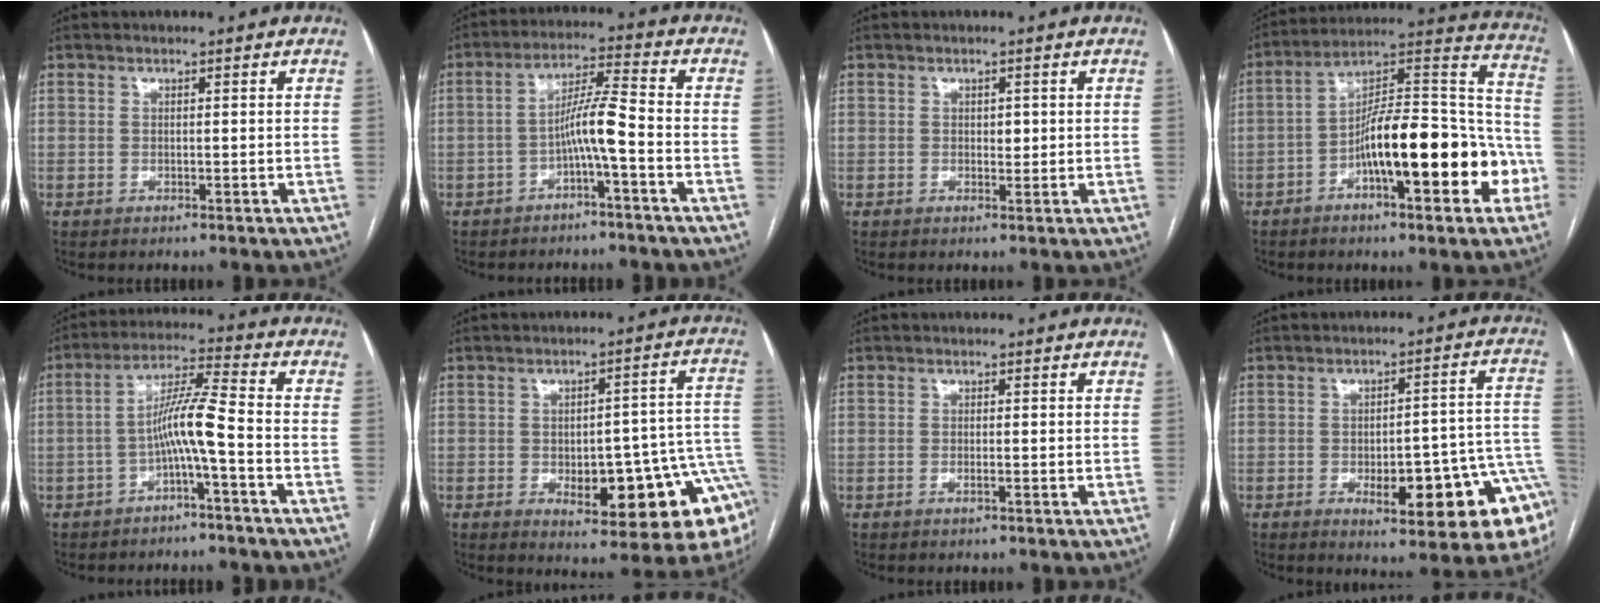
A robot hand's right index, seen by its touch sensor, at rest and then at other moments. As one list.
[{"total": 6.2, "force": [-2.2, -0.8, 5.8], "torque": [-0.106, 0.018, -0.041]}, {"total": 1.3, "force": [0.2, 0.9, 1.0], "torque": [-0.010, 0.000, 0.003]}, {"total": 20.7, "force": [-7.0, 5.2, 18.8], "torque": [-0.238, 0.043, -0.098]}, {"total": 7.2, "force": [-2.4, -0.4, 6.8], "torque": [-0.124, 0.023, -0.045]}, {"total": 17.3, "force": [-5.6, 5.7, 15.3], "torque": [-0.105, 0.034, -0.054]}, {"total": 0.8, "force": [-0.3, 0.0, 0.7], "torque": [-0.015, -0.001, -0.004]}, {"total": 16.1, "force": [-6.1, 4.4, 14.2], "torque": [-0.092, 0.037, -0.062]}]